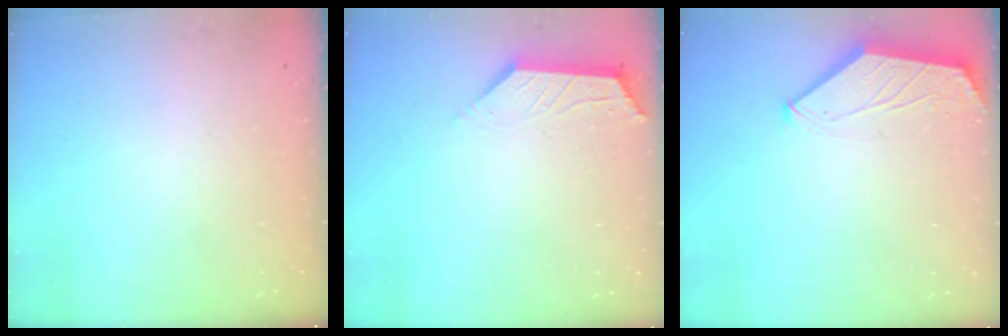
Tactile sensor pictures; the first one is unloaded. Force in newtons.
{"total": 2.1, "press": 2.1, "slide": 0.5}
{"total": 1.6, "press": 1.6, "slide": 0.3}